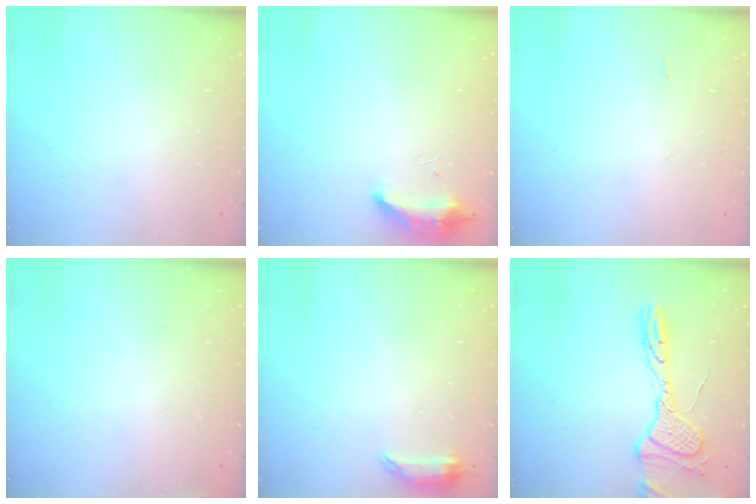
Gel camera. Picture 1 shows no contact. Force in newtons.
{"total": 8.5, "press": 8.4, "slide": 1.6}
{"total": 12.5, "press": 4.6, "slide": 11.7}
{"total": 6.3, "press": 5.9, "slide": 2.1}
{"total": 6.6, "press": 6.6, "slide": 0.9}
{"total": 17.0, "press": 17.0, "slide": 1.6}